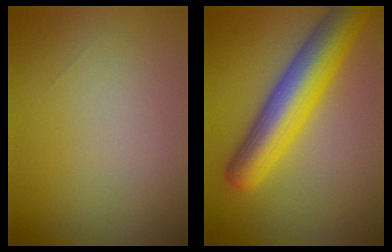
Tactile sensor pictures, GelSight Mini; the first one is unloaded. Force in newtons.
{"total": 7.8, "press": 7.8, "slide": 0.3}